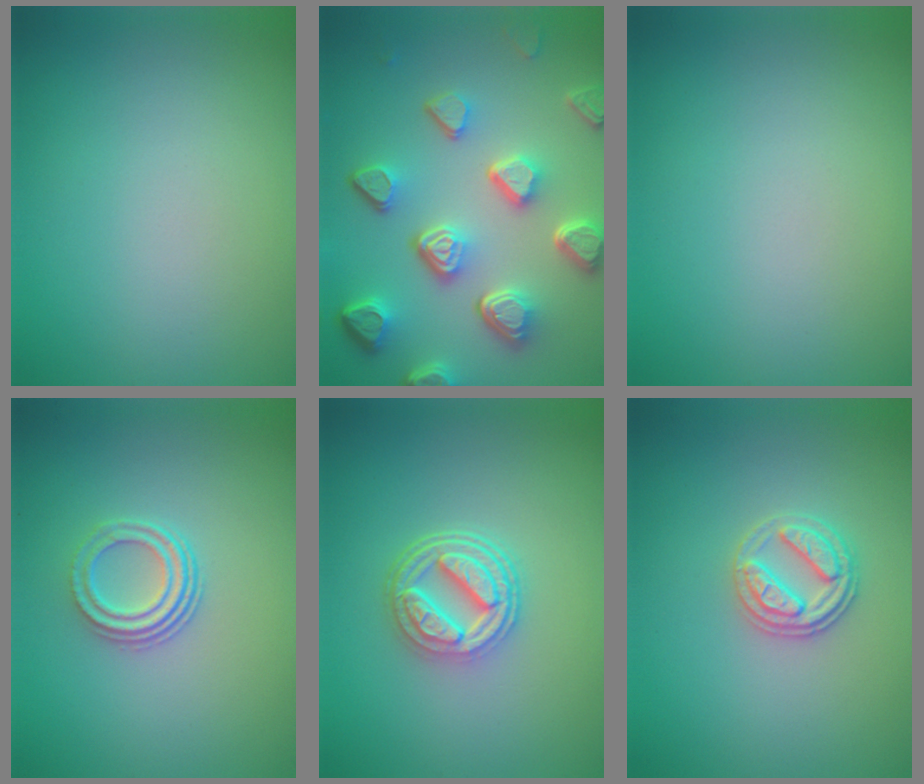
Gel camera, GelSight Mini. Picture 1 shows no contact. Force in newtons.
{"total": 7.6, "press": 5.5, "slide": 5.1}
{"total": 0.0}
{"total": 2.9, "press": 2.2, "slide": 1.9}
{"total": 4.8, "press": 3.8, "slide": 3.1}
{"total": 2.6, "press": 2.6, "slide": 0.6}